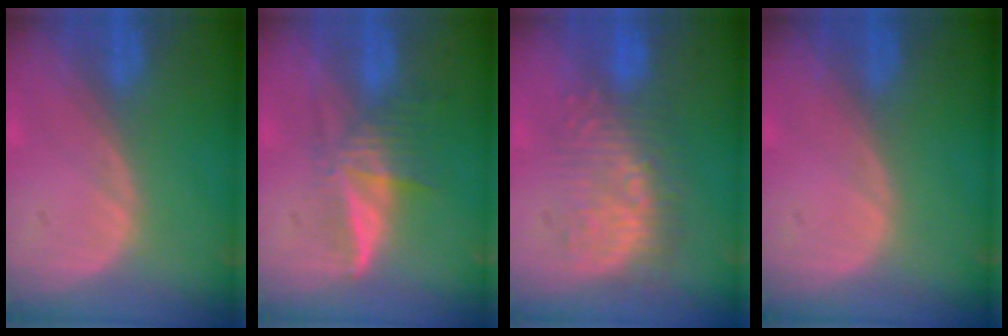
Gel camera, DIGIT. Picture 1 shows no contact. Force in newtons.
{"total": 5.8, "press": 5.2, "slide": 2.6}
{"total": 8.9, "press": 8.4, "slide": 2.9}
{"total": 0.0}